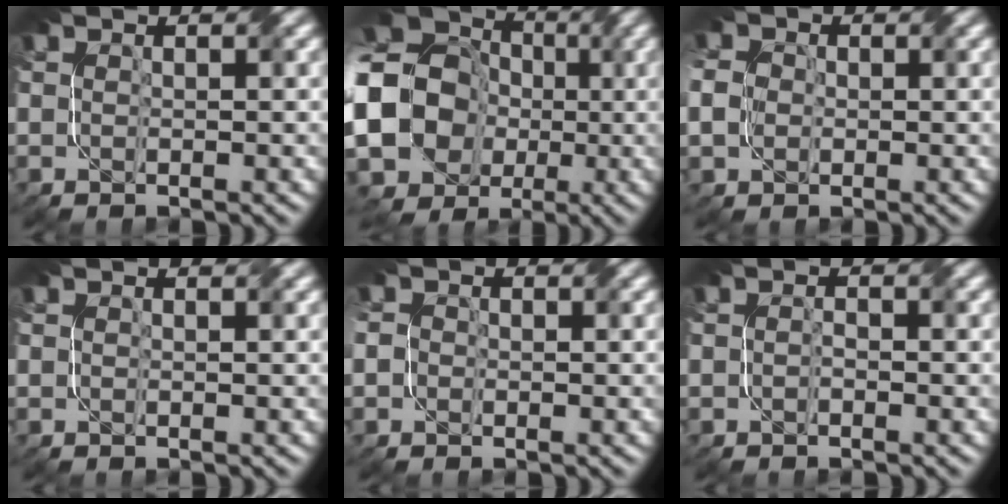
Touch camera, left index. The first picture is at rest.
{"total": 21.8, "force": [-2.2, 19.5, 9.3], "torque": [-0.223, -0.002, -0.087]}
{"total": 3.7, "force": [0.2, 3.2, 1.9], "torque": [-0.052, 0.017, 0.000]}
{"total": 0.6, "force": [0.5, 0.0, 0.2], "torque": [-0.007, -0.002, 0.002]}
{"total": 1.0, "force": [-0.2, 0.9, 0.3], "torque": [-0.004, -0.002, -0.007]}
{"total": 0.6, "force": [-0.5, 0.2, 0.4], "torque": [-0.010, 0.001, -0.009]}